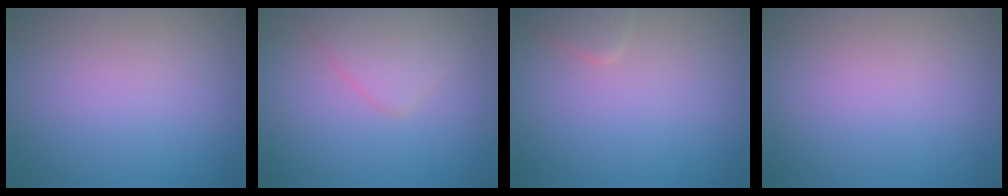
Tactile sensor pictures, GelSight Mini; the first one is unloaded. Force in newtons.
{"total": 2.2, "press": 2.2, "slide": 0.0}
{"total": 1.2, "press": 1.2, "slide": 0.1}
{"total": 0.0}